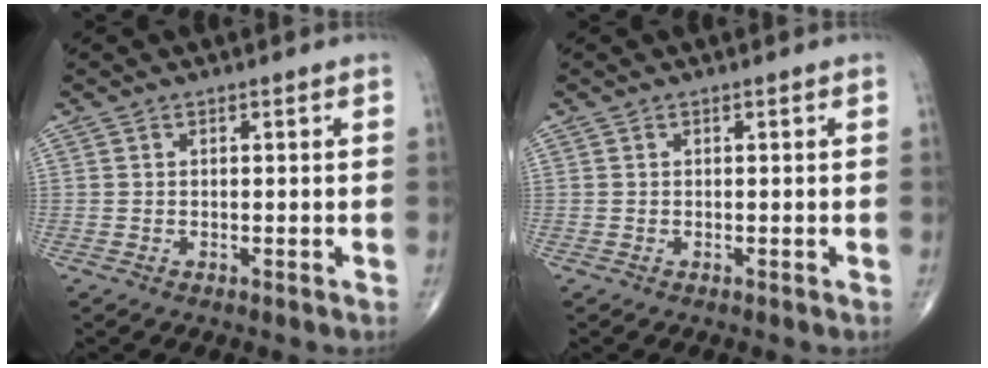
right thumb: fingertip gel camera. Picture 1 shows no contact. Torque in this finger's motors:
{"motor_torque": [0.12, 0.14, 0.02, -0.02, 0.01]}